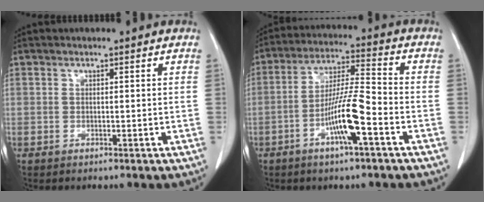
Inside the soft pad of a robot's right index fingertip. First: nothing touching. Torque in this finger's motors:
{"motor_torque": [1.87, -0.27, 0.96, 0.15]}